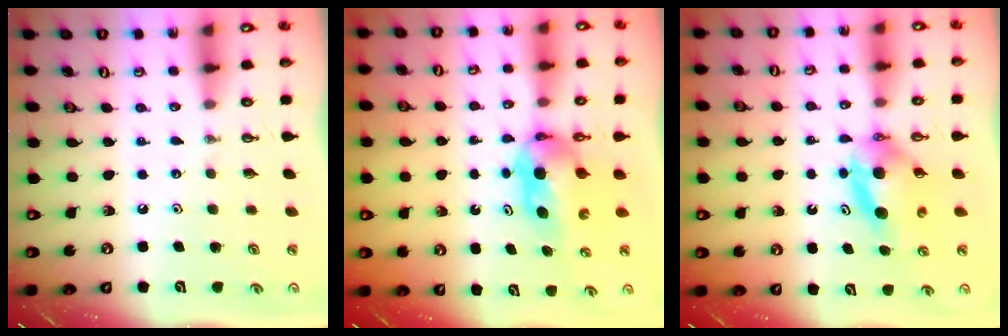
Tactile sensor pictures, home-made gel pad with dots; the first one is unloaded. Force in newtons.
{"total": 5.6, "press": 5.4, "slide": 1.7}
{"total": 5.9, "press": 5.6, "slide": 1.8}